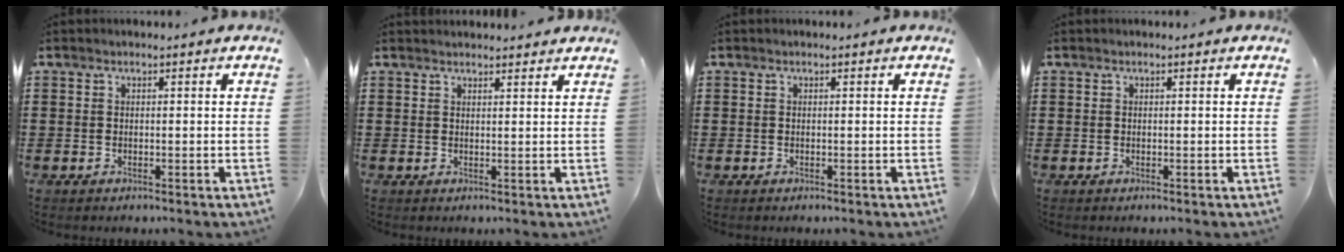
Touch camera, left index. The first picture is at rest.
{"total": 1.4, "force": [1.4, 0.2, 0.1], "torque": [-0.005, 0.001, 0.027]}
{"total": 0.0}
{"total": 0.0}